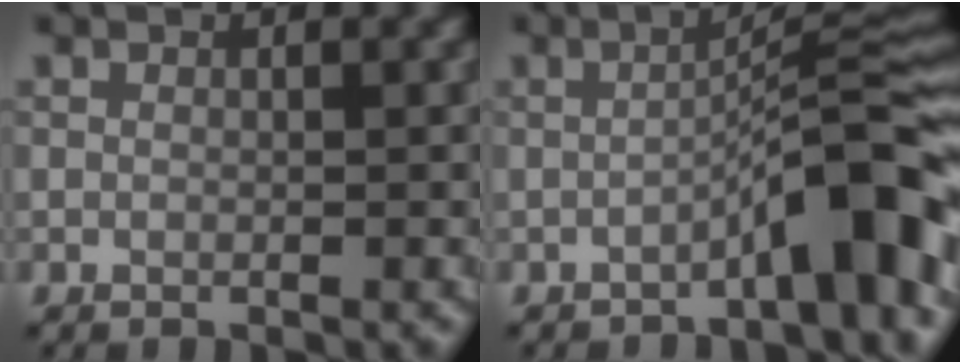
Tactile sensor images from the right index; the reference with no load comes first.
{"total": 7.1, "force": [-3.2, 0.9, 6.3], "torque": [-0.087, 0.028, -0.059]}